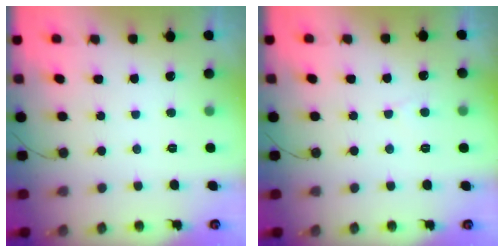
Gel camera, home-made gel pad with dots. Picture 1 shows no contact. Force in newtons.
{"total": 2.7, "press": 2.7, "slide": 0.3}